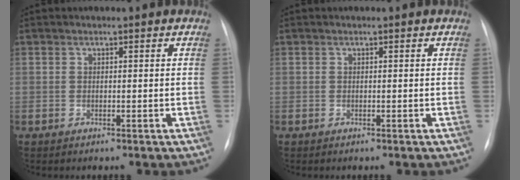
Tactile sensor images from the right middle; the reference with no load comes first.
{"total": 0.0}